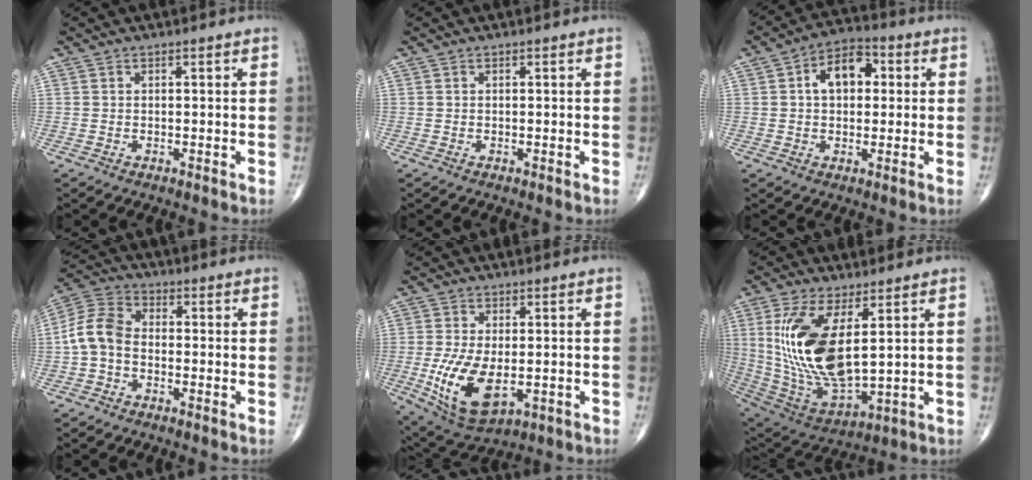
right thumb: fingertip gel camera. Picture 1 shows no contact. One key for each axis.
{"total": 0.0}
{"total": 9.2, "fx": 1.6, "fy": 5.9, "fz": 6.8, "tx": -0.091, "ty": 0.020, "tz": 0.018}
{"total": 7.8, "fx": -1.4, "fy": 5.4, "fz": 5.5, "tx": -0.105, "ty": 0.026, "tz": -0.042}
{"total": 12.3, "fx": -2.4, "fy": 6.4, "fz": 10.2, "tx": -0.194, "ty": -0.017, "tz": -0.027}
{"total": 19.2, "fx": 4.3, "fy": 8.2, "fz": 16.8, "tx": -0.343, "ty": -0.027, "tz": 0.100}